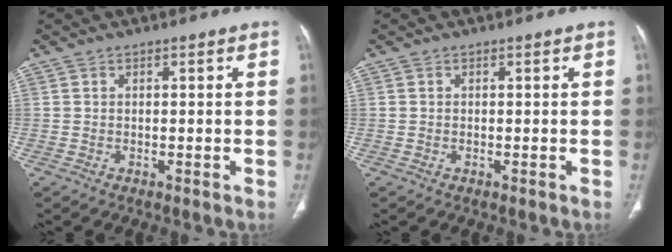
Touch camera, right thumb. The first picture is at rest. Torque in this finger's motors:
{"motor_torque": [0.18, 0.09, -0.24, 0.15, 0.03]}